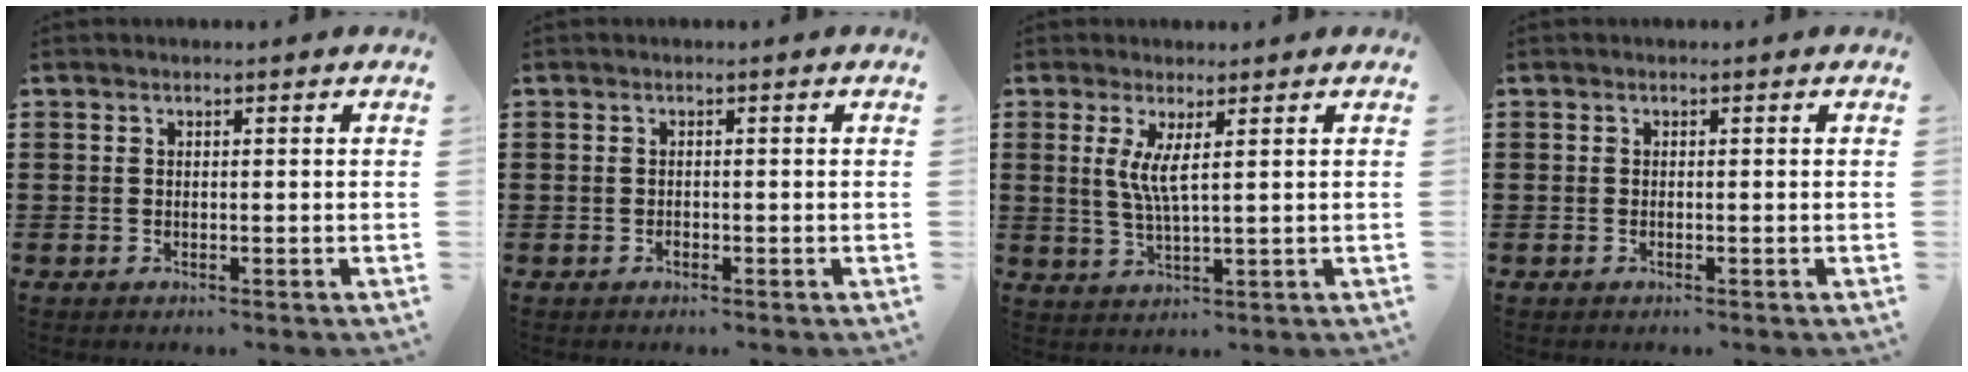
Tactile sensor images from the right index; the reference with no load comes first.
{"total": 0.5, "force": [-0.4, 0.2, 0.3], "torque": [-0.006, -0.003, -0.007]}
{"total": 4.2, "force": [1.2, 0.3, 4.0], "torque": [-0.084, -0.006, 0.018]}
{"total": 0.0}